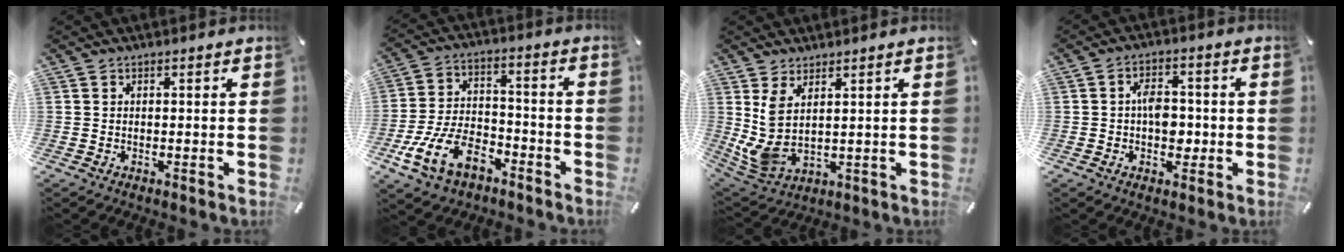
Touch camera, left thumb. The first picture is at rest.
{"total": 14.8, "force": [-7.7, 8.8, 9.1], "torque": [-0.188, 0.040, -0.136]}
{"total": 6.4, "force": [2.8, 2.8, 5.0], "torque": [-0.128, -0.035, 0.054]}
{"total": 6.2, "force": [-0.8, 4.4, 4.3], "torque": [-0.052, 0.003, -0.017]}